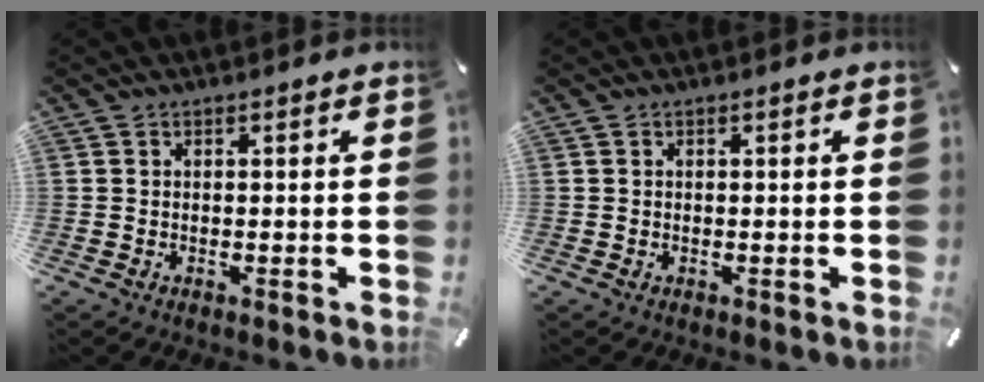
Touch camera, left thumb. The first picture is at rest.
{"total": 0.0}